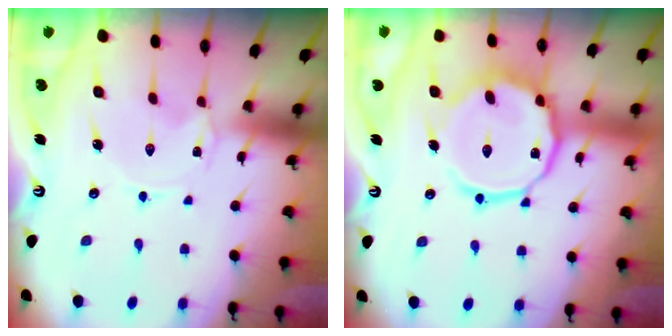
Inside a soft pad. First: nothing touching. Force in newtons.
{"total": 15.9, "press": 15.9, "slide": 1.3}